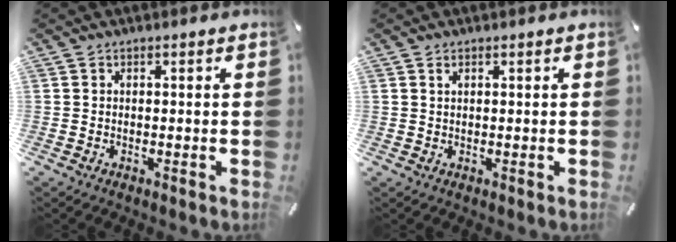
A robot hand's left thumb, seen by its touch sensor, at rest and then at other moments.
{"total": 0.9, "force": [0.5, 0.4, 0.6], "torque": [-0.012, 0.002, 0.009]}